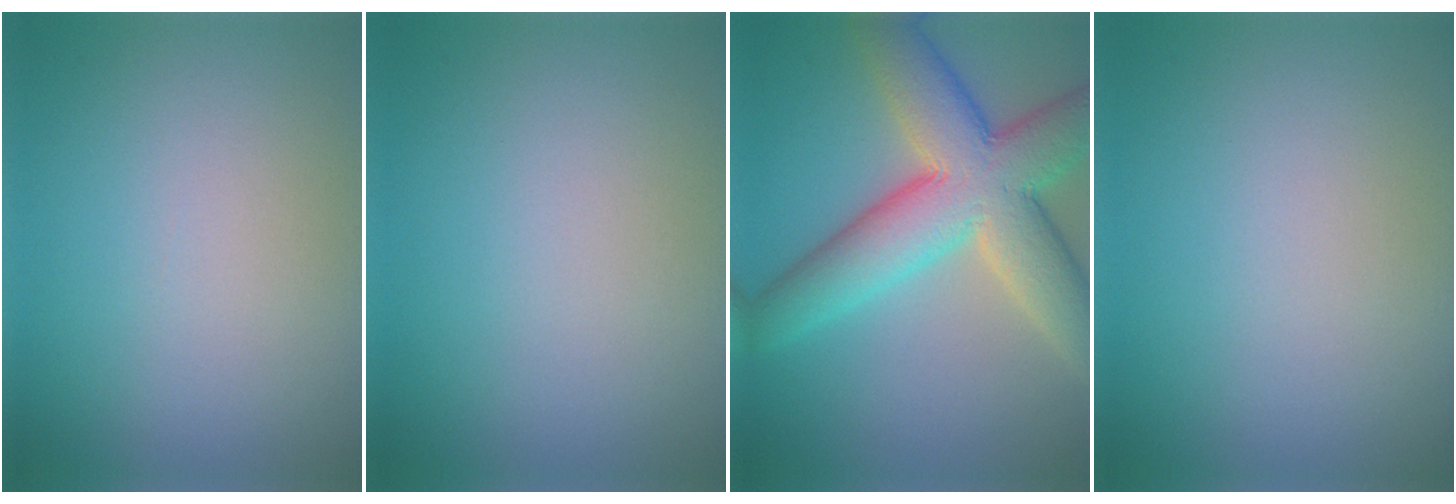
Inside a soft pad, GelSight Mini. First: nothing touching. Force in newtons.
{"total": 0.0}
{"total": 10.5, "press": 10.5, "slide": 0.5}
{"total": 0.0}